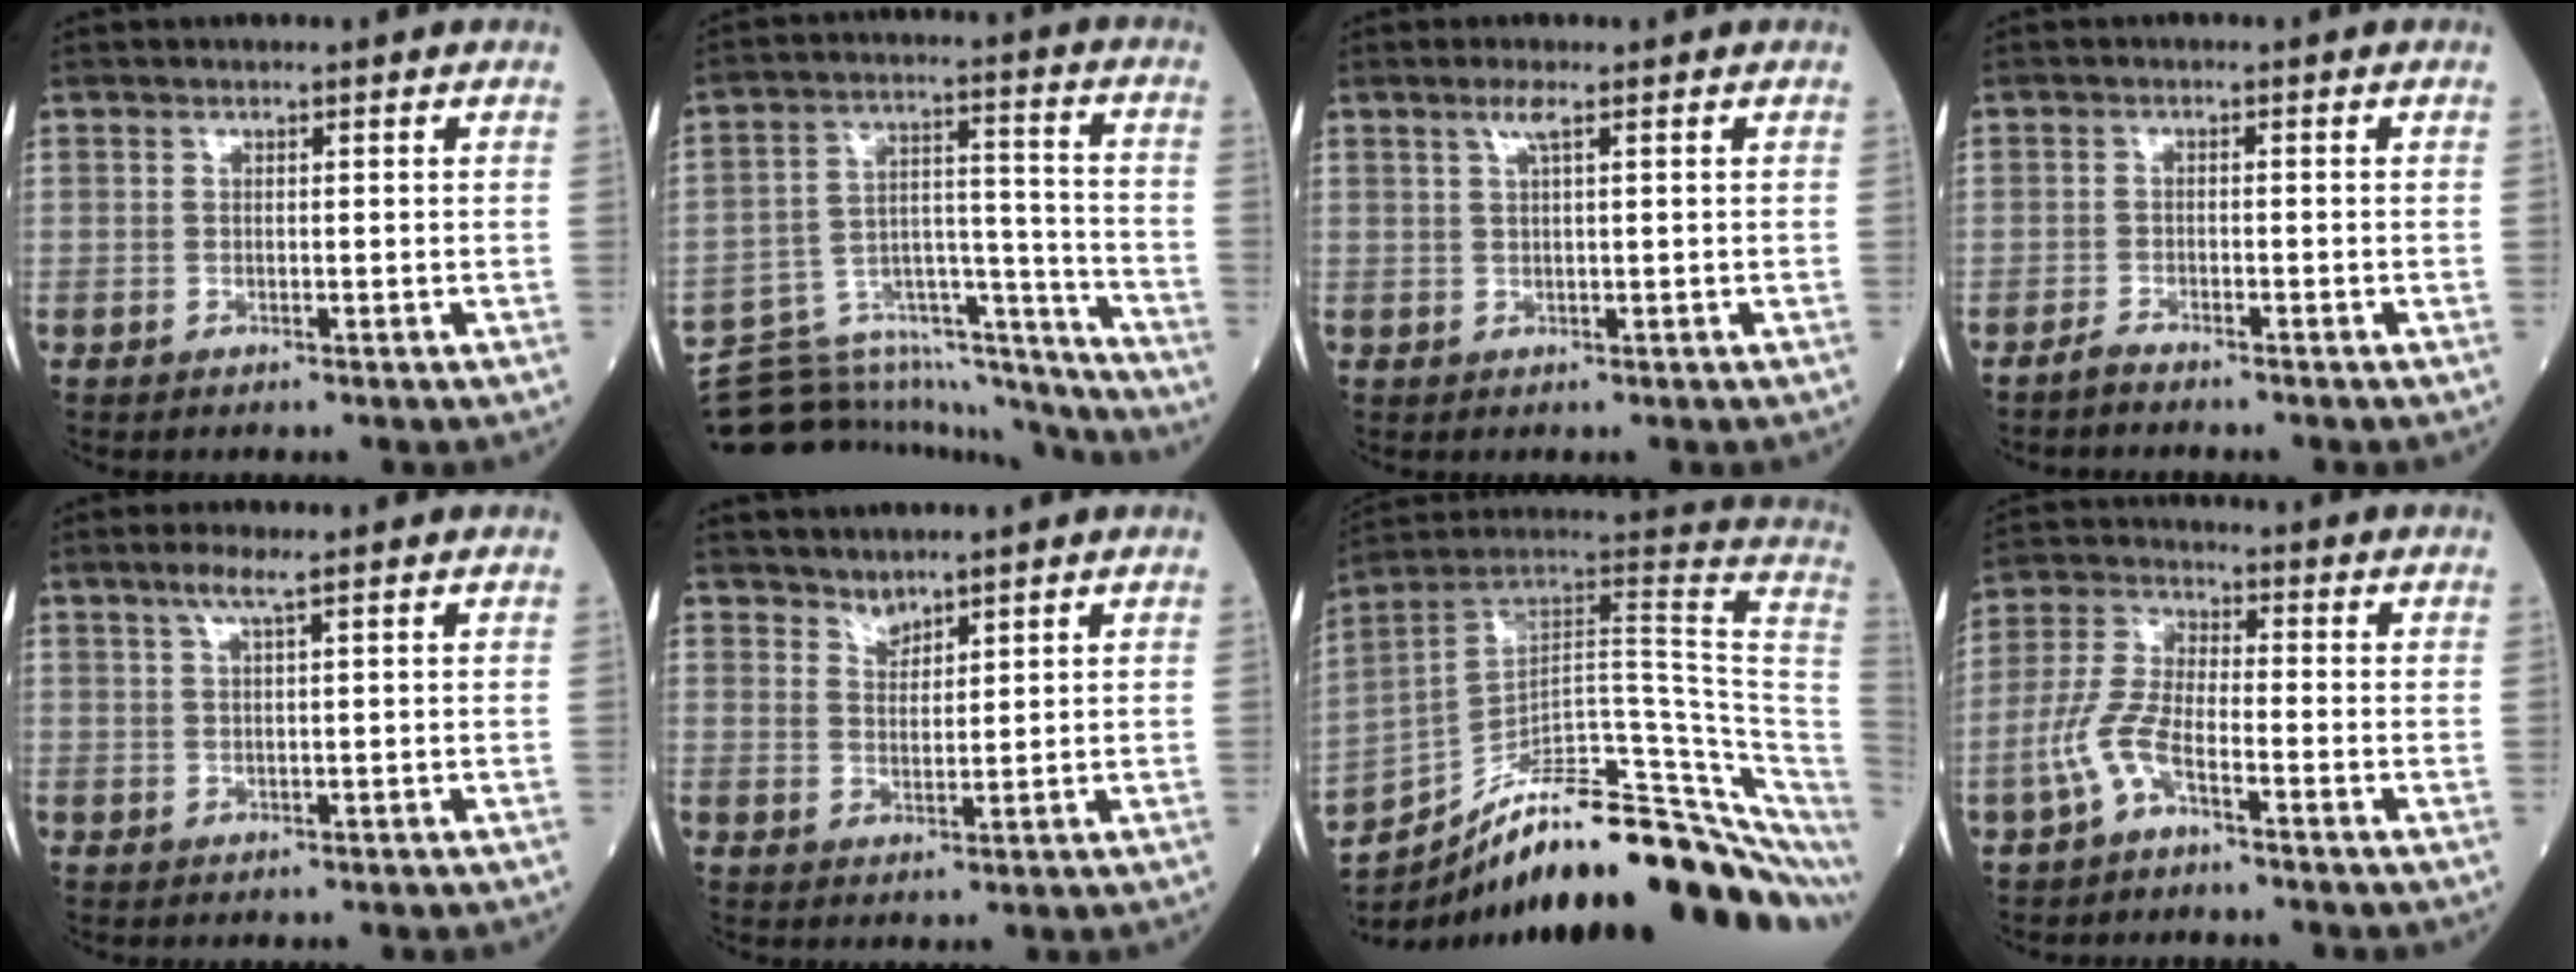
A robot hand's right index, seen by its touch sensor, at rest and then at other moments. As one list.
[{"total": 19.1, "force": [-18.3, 4.0, 3.5], "torque": [-0.064, 0.063, -0.273]}, {"total": 2.0, "force": [1.1, -0.1, 1.7], "torque": [-0.040, 0.004, 0.023]}, {"total": 1.6, "force": [-1.5, -0.1, 0.4], "torque": [-0.016, -0.003, -0.028]}, {"total": 2.6, "force": [1.6, -0.3, 1.9], "torque": [-0.047, 0.002, 0.035]}, {"total": 2.4, "force": [2.3, 0.7, 0.3], "torque": [-0.002, 0.002, 0.045]}, {"total": 25.6, "force": [-18.2, 4.3, 17.5], "torque": [-0.144, 0.051, -0.271]}, {"total": 6.4, "force": [-3.3, 2.0, 5.1], "torque": [-0.123, 0.005, -0.072]}]